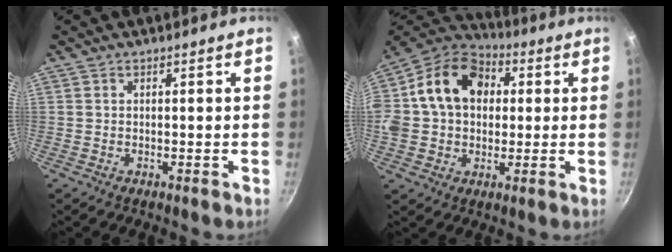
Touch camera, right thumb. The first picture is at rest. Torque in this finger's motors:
{"motor_torque": [2.31, 2.65, 1.37, -0.44, 0.18]}